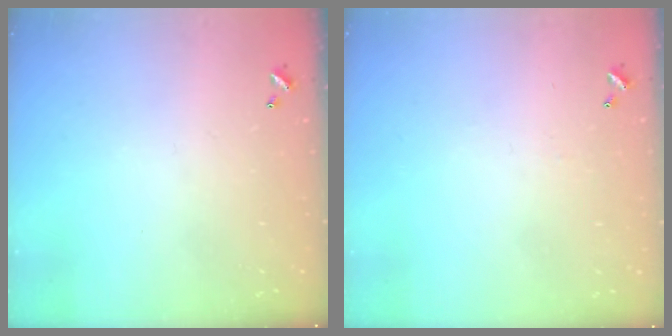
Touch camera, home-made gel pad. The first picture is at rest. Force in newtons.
{"total": 2.5, "press": 2.4, "slide": 0.6}